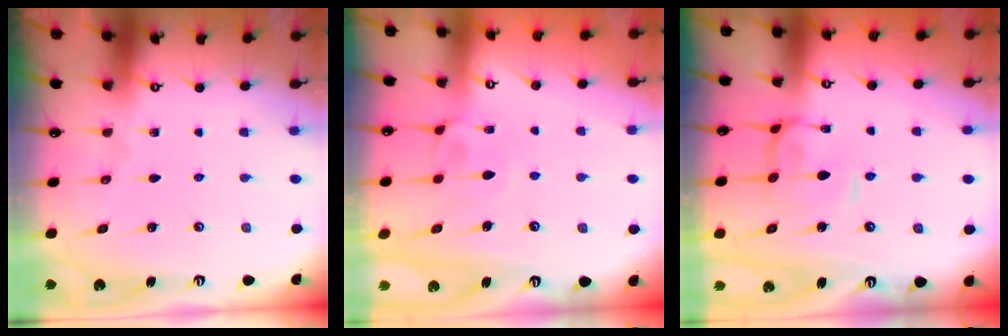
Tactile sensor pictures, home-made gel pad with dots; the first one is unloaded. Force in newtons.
{"total": 1.4, "press": 1.0, "slide": 1.0}
{"total": 0.8, "press": 0.5, "slide": 0.6}